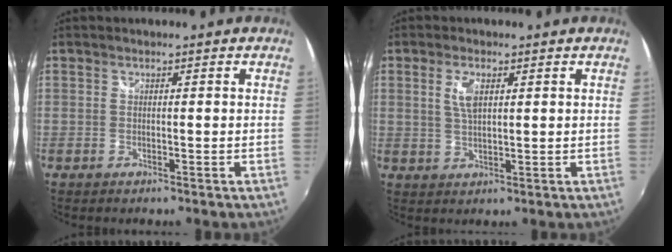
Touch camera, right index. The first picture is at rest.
{"total": 4.2, "force": [1.4, 1.8, 3.5], "torque": [-0.065, 0.000, 0.028]}